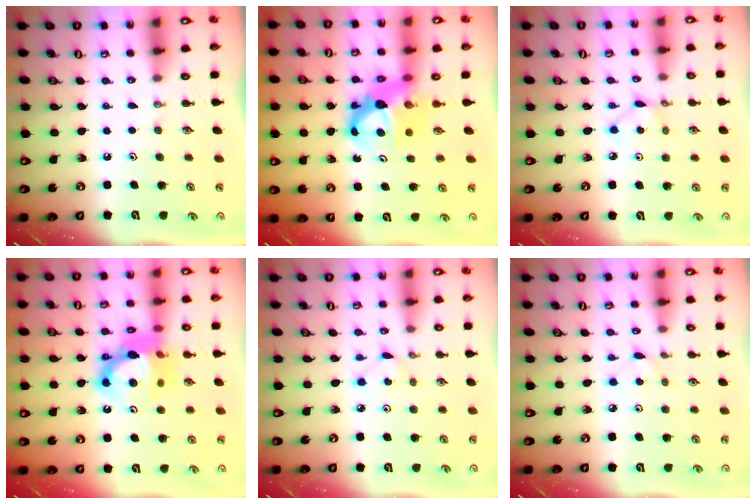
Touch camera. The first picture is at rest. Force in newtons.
{"total": 8.3, "press": 8.2, "slide": 0.8}
{"total": 3.1, "press": 3.1, "slide": 0.4}
{"total": 12.8, "press": 12.8, "slide": 1.3}
{"total": 3.0, "press": 3.0, "slide": 0.3}
{"total": 3.1, "press": 3.1, "slide": 0.4}